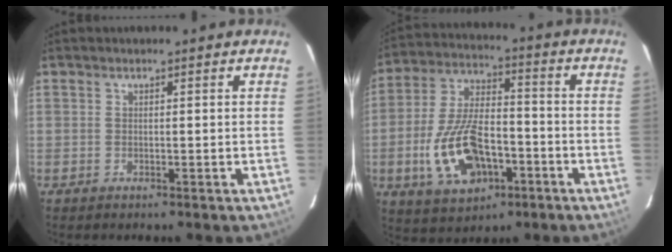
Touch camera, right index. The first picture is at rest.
{"total": 16.1, "force": [-5.7, 8.4, 12.5], "torque": [-0.268, 0.002, -0.090]}